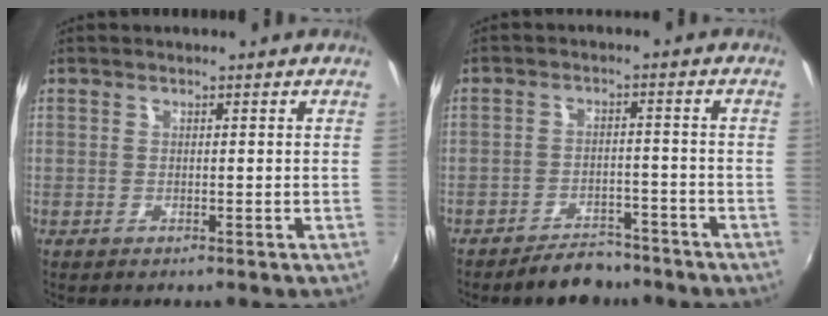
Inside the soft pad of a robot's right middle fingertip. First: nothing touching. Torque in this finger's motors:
{"motor_torque": [0.04, -0.04, 0.02, 0.02]}